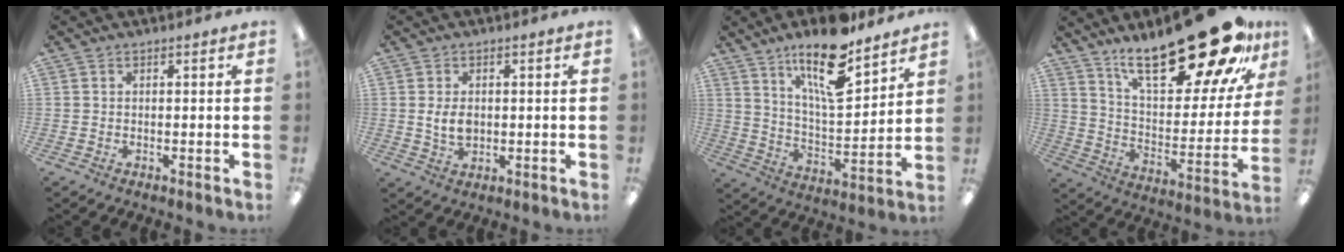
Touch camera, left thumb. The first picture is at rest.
{"total": 4.6, "force": [0.3, 3.2, 3.4], "torque": [-0.064, 0.001, 0.003]}
{"total": 17.1, "force": [12.0, 5.2, 11.0], "torque": [-0.183, -0.073, 0.199]}
{"total": 29.8, "force": [21.4, 9.1, 18.7], "torque": [-0.281, -0.132, 0.348]}